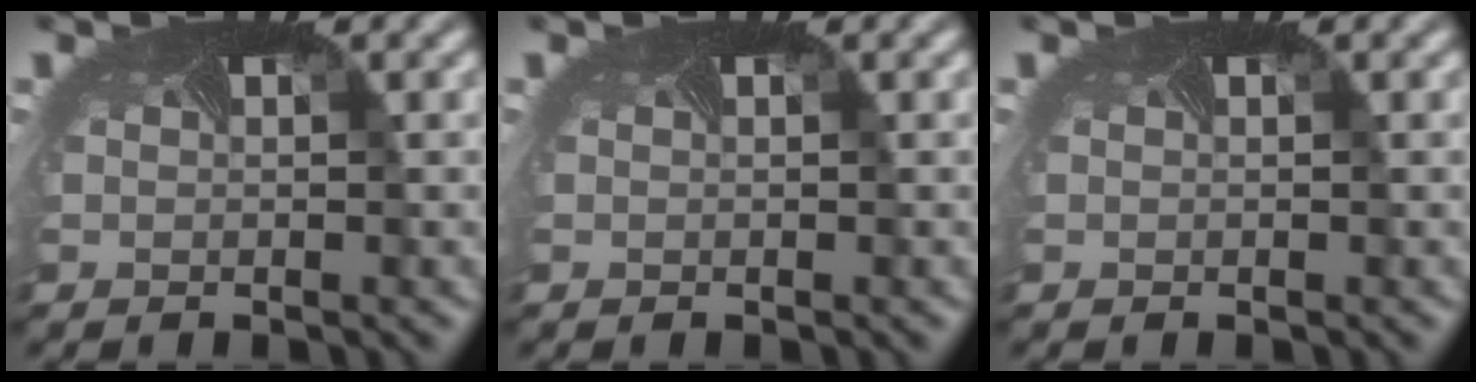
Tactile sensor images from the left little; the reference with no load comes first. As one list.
[{"total": 0.0}, {"total": 0.0}]